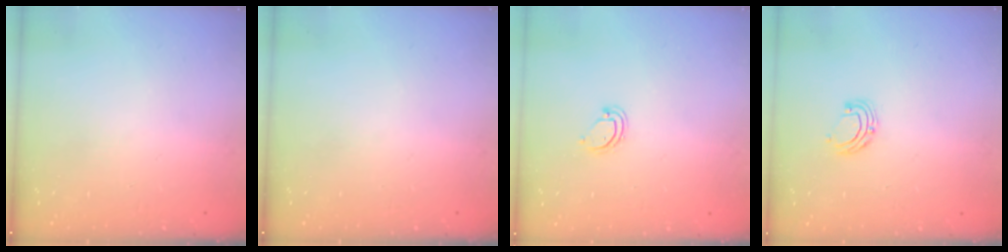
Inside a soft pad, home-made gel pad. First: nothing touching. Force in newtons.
{"total": 0.0}
{"total": 3.6, "press": 3.6, "slide": 0.5}
{"total": 6.6, "press": 6.5, "slide": 0.7}